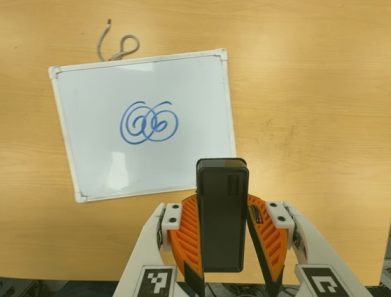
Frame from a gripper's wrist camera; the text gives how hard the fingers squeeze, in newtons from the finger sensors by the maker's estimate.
{"total": 5.0, "left": 4.4, "right": 5.6}